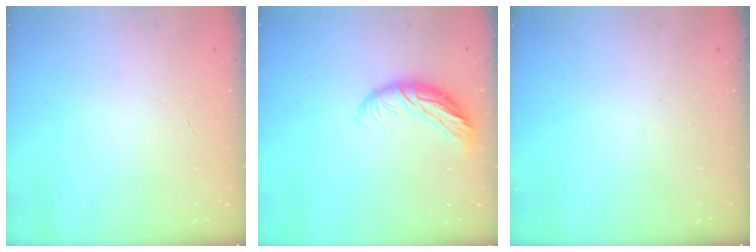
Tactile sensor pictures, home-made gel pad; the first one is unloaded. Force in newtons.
{"total": 9.5, "press": 9.2, "slide": 2.2}
{"total": 0.0}